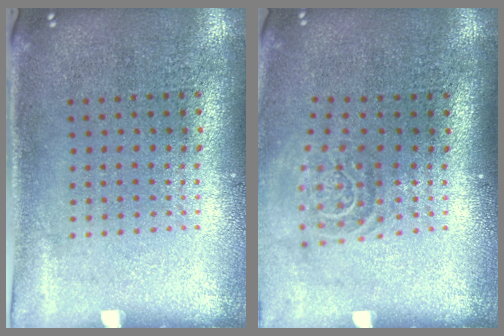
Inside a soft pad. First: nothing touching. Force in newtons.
{"total": 1.6, "press": 1.1, "slide": 1.1}